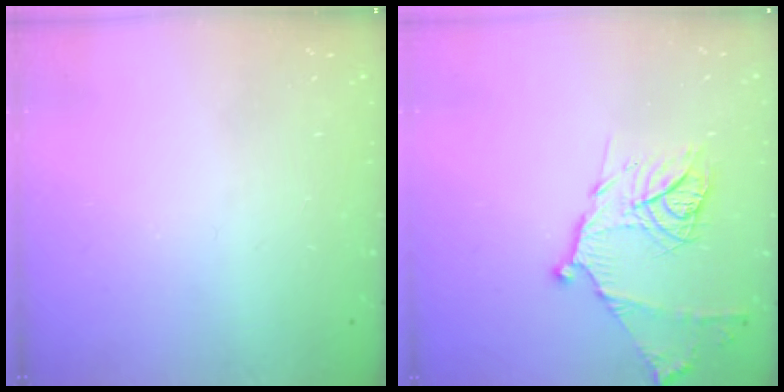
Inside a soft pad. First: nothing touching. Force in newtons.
{"total": 15.0, "press": 14.9, "slide": 1.2}